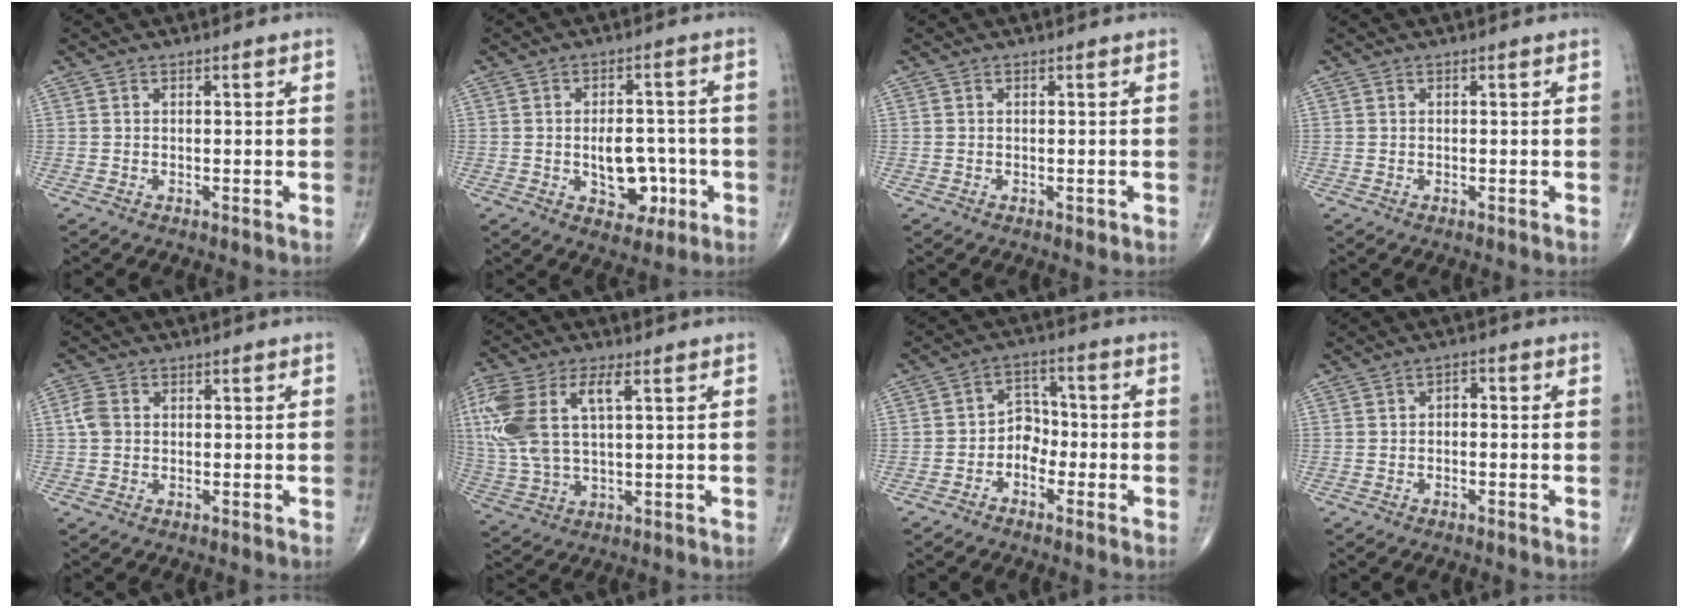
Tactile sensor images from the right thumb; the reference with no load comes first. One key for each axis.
{"total": 8.5, "fx": -2.0, "fy": 5.5, "fz": 6.1, "tx": -0.053, "ty": 0.023, "tz": -0.017}
{"total": 0.7, "fx": -0.3, "fy": 0.5, "fz": 0.4, "tx": -0.002, "ty": 0.001, "tz": -0.002}
{"total": 0.0}
{"total": 3.0, "fx": 0.1, "fy": 2.4, "fz": 1.8, "tx": -0.037, "ty": 0.006, "tz": -0.004}
{"total": 15.9, "fx": 4.1, "fy": 7.7, "fz": 13.3, "tx": -0.319, "ty": 0.011, "tz": 0.081}
{"total": 5.2, "fx": -2.1, "fy": 4.0, "fz": 2.5, "tx": -0.010, "ty": 0.033, "tz": -0.049}
{"total": 1.8, "fx": -0.4, "fy": 1.3, "fz": 1.3, "tx": -0.006, "ty": 0.015, "tz": -0.016}